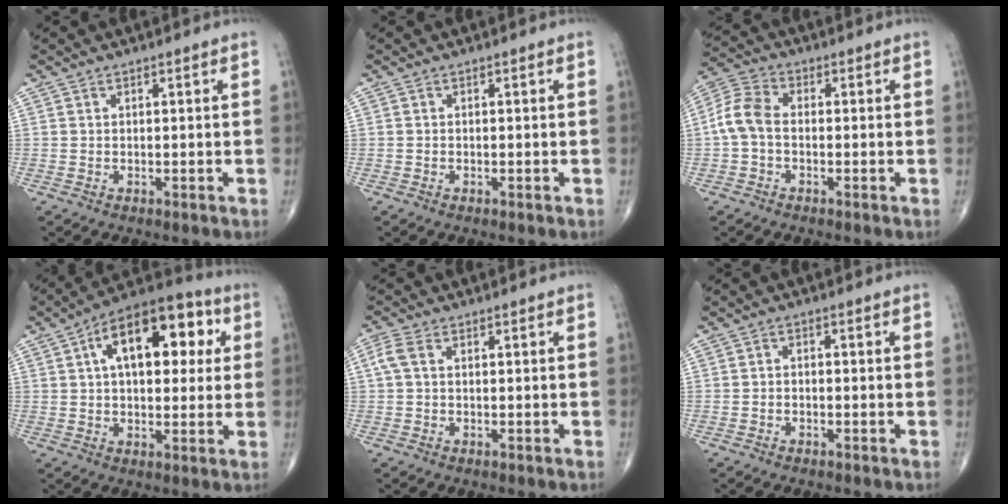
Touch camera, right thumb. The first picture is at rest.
{"total": 0.0}
{"total": 6.7, "force": [-0.7, 4.4, 5.0], "torque": [-0.102, 0.020, -0.028]}
{"total": 18.4, "force": [5.0, 9.8, 14.8], "torque": [-0.183, 0.023, 0.065]}
{"total": 3.0, "force": [0.4, 1.8, 2.4], "torque": [-0.068, 0.012, 0.006]}
{"total": 1.0, "force": [-0.6, 0.6, 0.6], "torque": [-0.006, 0.006, -0.012]}